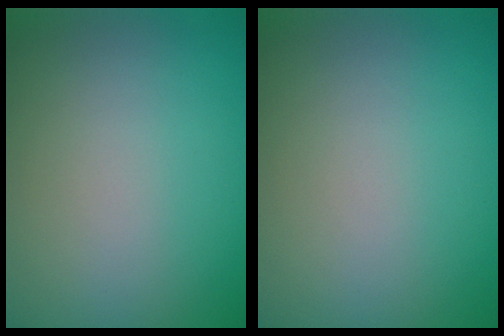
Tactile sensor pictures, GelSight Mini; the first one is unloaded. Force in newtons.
{"total": 0.0}